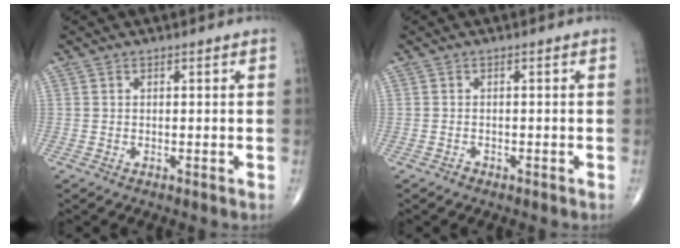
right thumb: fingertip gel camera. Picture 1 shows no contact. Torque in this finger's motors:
{"motor_torque": [0.51, 0.33, -0.23, -0.34, -0.06]}